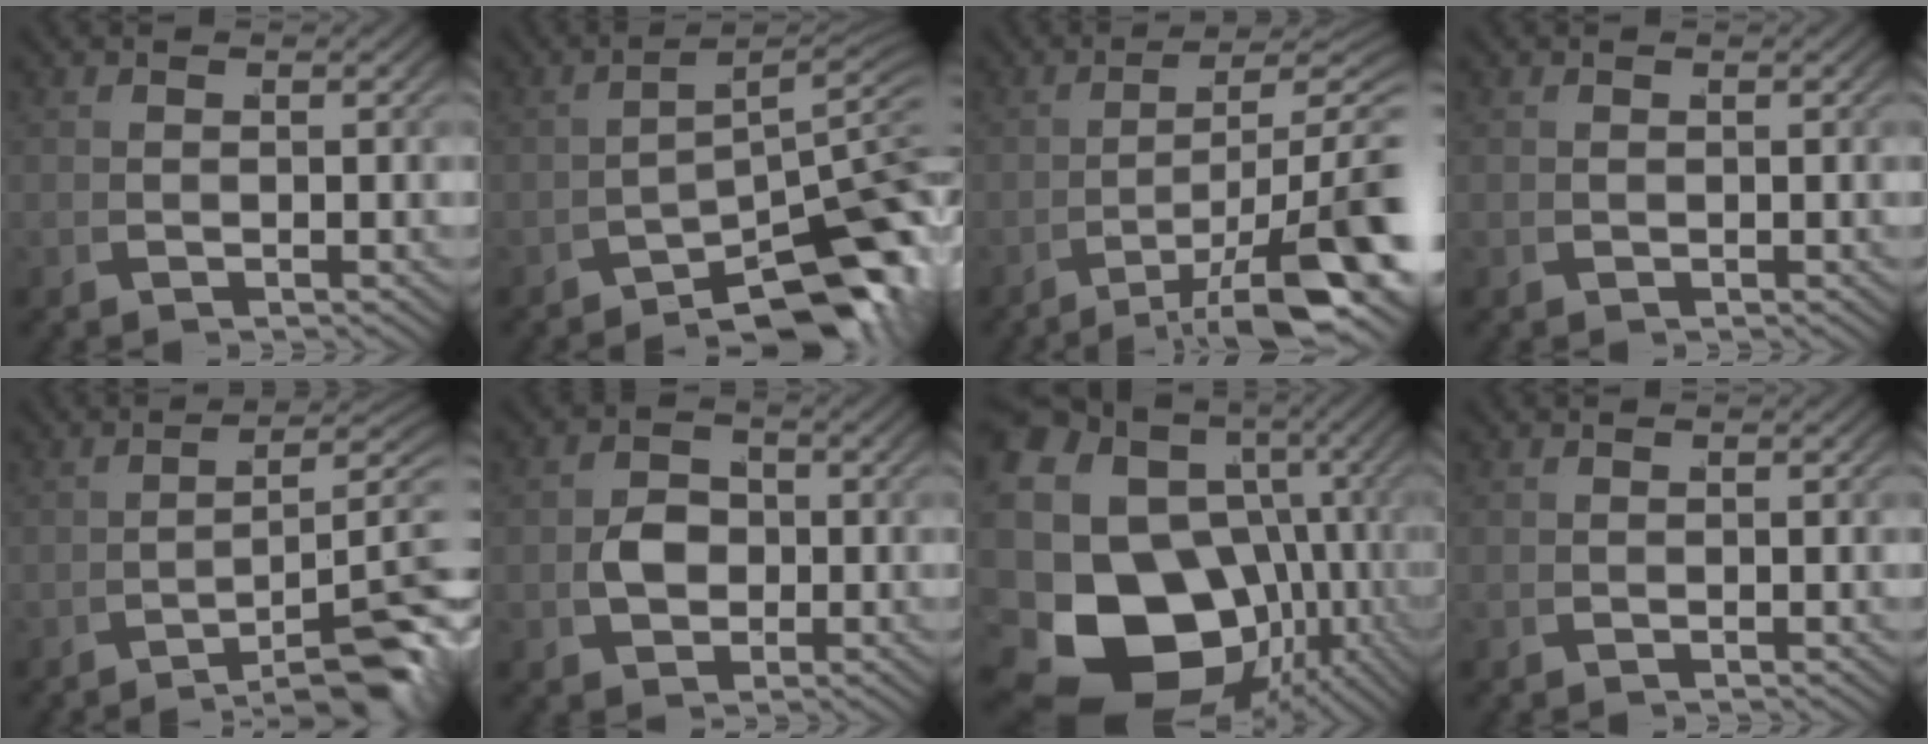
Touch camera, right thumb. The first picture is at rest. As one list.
[{"total": 12.4, "force": [-4.3, 6.3, 9.8], "torque": [-0.140, -0.043, -0.045]}, {"total": 8.2, "force": [-1.5, 3.8, 7.2], "torque": [-0.111, -0.020, -0.009]}, {"total": 0.0}, {"total": 10.0, "force": [-3.9, 4.8, 7.8], "torque": [-0.106, -0.026, -0.047]}, {"total": 4.0, "force": [-0.1, 3.3, 2.2], "torque": [-0.048, -0.007, 0.006]}, {"total": 23.2, "force": [-2.9, 18.5, 13.8], "torque": [-0.285, -0.075, -0.027]}, {"total": 0.0}]